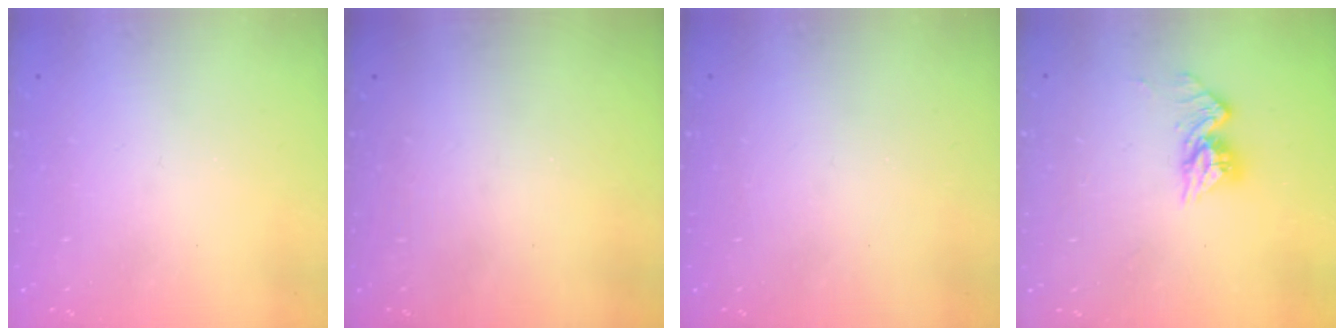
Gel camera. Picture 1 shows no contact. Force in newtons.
{"total": 0.0}
{"total": 0.0}
{"total": 10.1, "press": 10.1, "slide": 0.7}